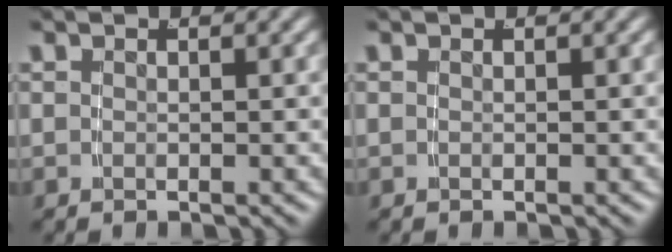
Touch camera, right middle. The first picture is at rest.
{"total": 0.0}